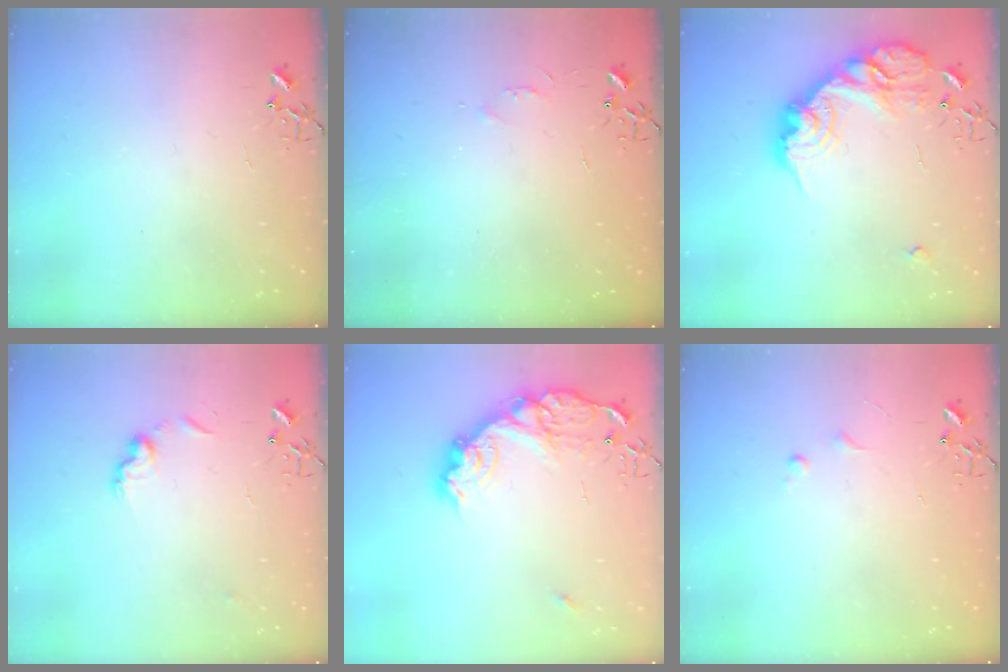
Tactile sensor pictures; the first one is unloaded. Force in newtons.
{"total": 3.3, "press": 3.2, "slide": 0.5}
{"total": 19.5, "press": 19.5, "slide": 1.3}
{"total": 8.4, "press": 8.4, "slide": 0.4}
{"total": 17.6, "press": 17.6, "slide": 1.3}
{"total": 5.3, "press": 5.3, "slide": 0.6}